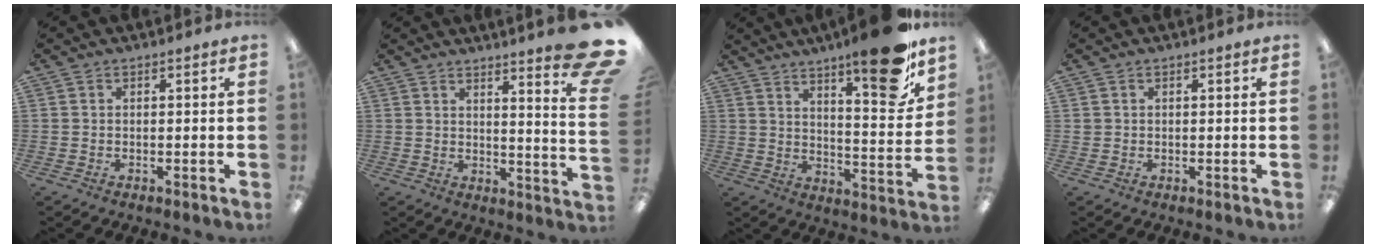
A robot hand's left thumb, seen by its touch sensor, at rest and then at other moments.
{"total": 10.1, "force": [6.8, 0.8, 7.4], "torque": [-0.099, -0.065, 0.111]}
{"total": 16.9, "force": [12.2, 3.7, 11.2], "torque": [-0.150, -0.085, 0.190]}
{"total": 0.5, "force": [0.3, 0.4, 0.3], "torque": [-0.006, 0.003, 0.005]}